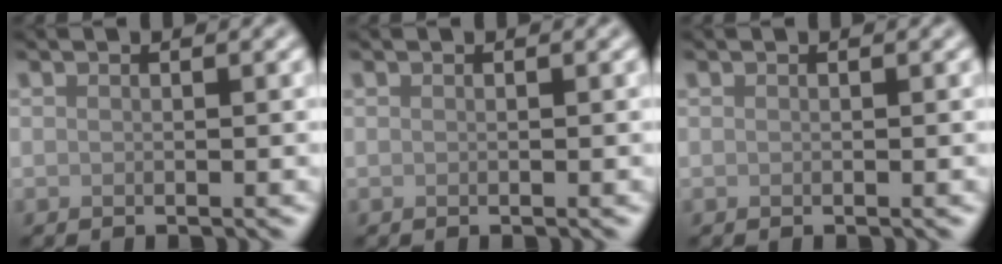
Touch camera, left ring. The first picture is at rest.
{"total": 0.0}
{"total": 0.0}